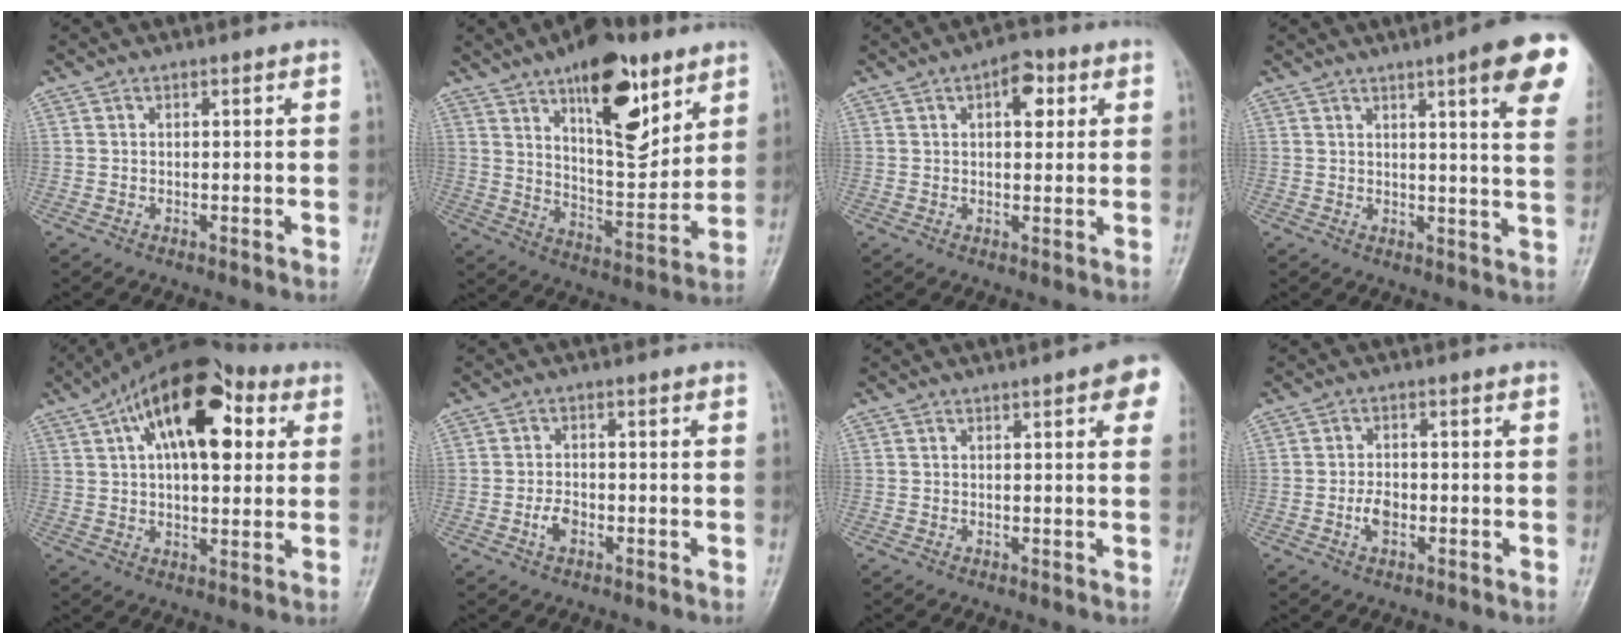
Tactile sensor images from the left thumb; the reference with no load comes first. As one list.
[{"total": 18.5, "force": [10.2, 7.7, 13.4], "torque": [-0.158, -0.057, 0.163]}, {"total": 5.8, "force": [2.1, 3.1, 4.4], "torque": [-0.041, -0.001, 0.022]}, {"total": 14.0, "force": [7.3, 1.7, 11.8], "torque": [-0.129, -0.029, 0.080]}, {"total": 18.3, "force": [6.4, 9.2, 14.5], "torque": [-0.201, 0.009, 0.090]}, {"total": 2.9, "force": [-1.2, 1.7, 2.0], "torque": [-0.037, 0.010, -0.023]}, {"total": 9.0, "force": [4.5, 1.9, 7.5], "torque": [-0.068, -0.009, 0.047]}, {"total": 3.4, "force": [-1.0, 2.0, 2.5], "torque": [-0.042, 0.007, -0.020]}]